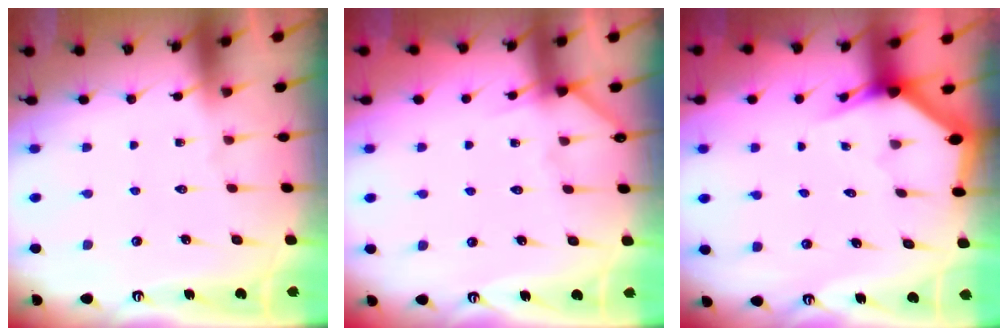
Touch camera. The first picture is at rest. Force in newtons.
{"total": 5.1, "press": 5.1, "slide": 0.5}
{"total": 2.9, "press": 2.9, "slide": 0.1}